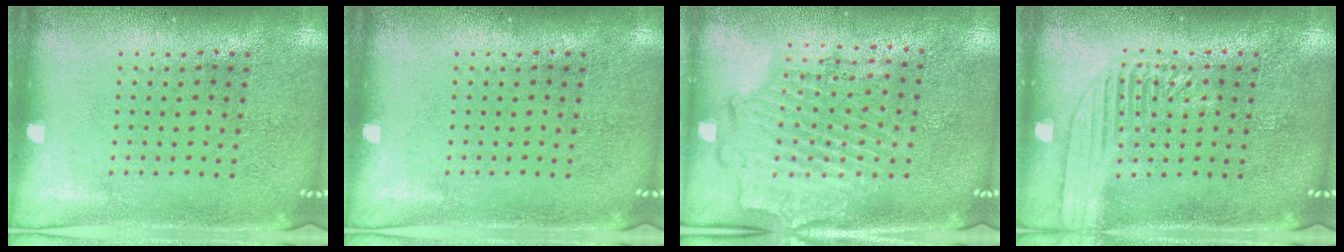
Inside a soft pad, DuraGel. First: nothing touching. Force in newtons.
{"total": 0.0}
{"total": 1.8, "press": 1.7, "slide": 0.8}
{"total": 2.5, "press": 2.5, "slide": 0.3}